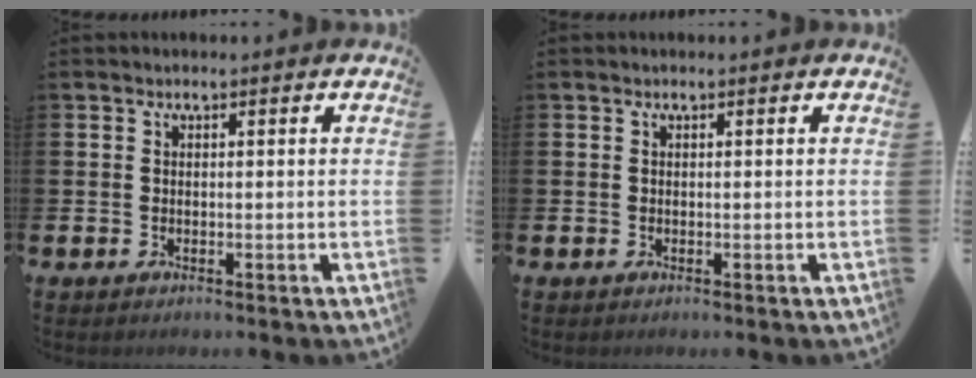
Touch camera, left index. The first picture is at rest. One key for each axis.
{"total": 0.0}